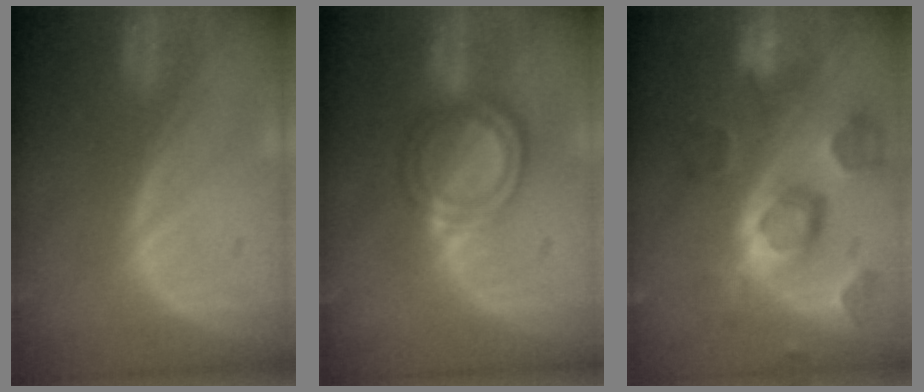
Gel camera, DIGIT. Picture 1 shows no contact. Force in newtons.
{"total": 6.2, "press": 5.4, "slide": 3.1}
{"total": 11.3, "press": 10.0, "slide": 5.2}